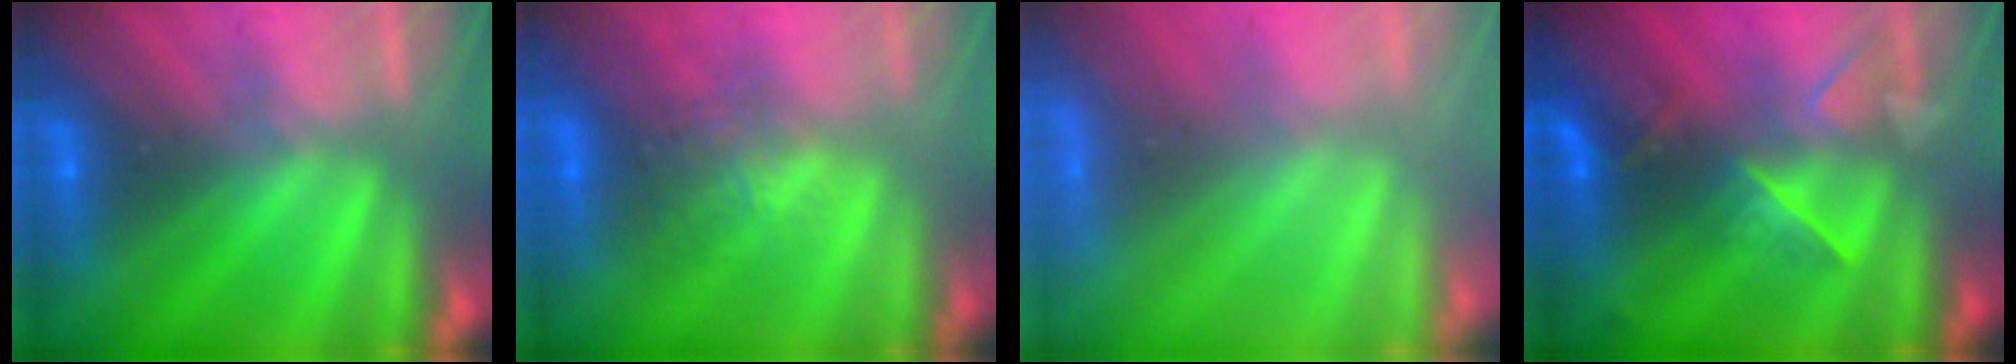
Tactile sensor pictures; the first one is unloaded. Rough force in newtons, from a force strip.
{"total": 2.7}
{"total": 5.8}
{"total": 2.6}